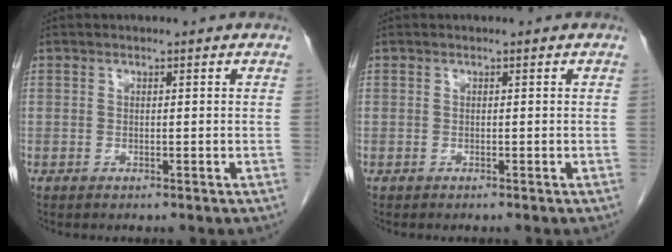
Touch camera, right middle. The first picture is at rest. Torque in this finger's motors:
{"motor_torque": [-0.05, -0.01, 0.00, -0.02]}